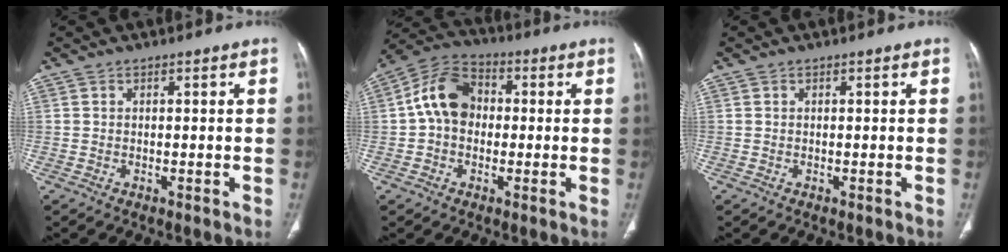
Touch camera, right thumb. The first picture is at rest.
{"total": 10.2, "force": [0.4, 7.7, 6.6], "torque": [-0.104, 0.030, -0.007]}
{"total": 0.0}